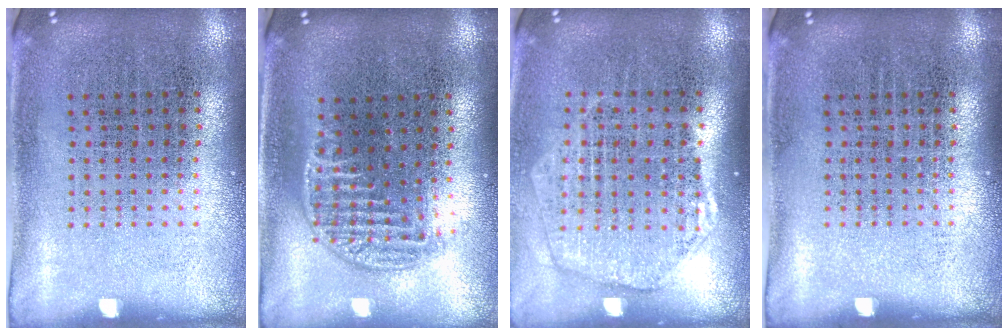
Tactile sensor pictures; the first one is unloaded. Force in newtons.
{"total": 1.2, "press": 1.0, "slide": 0.6}
{"total": 1.9, "press": 1.7, "slide": 0.8}
{"total": 0.0}